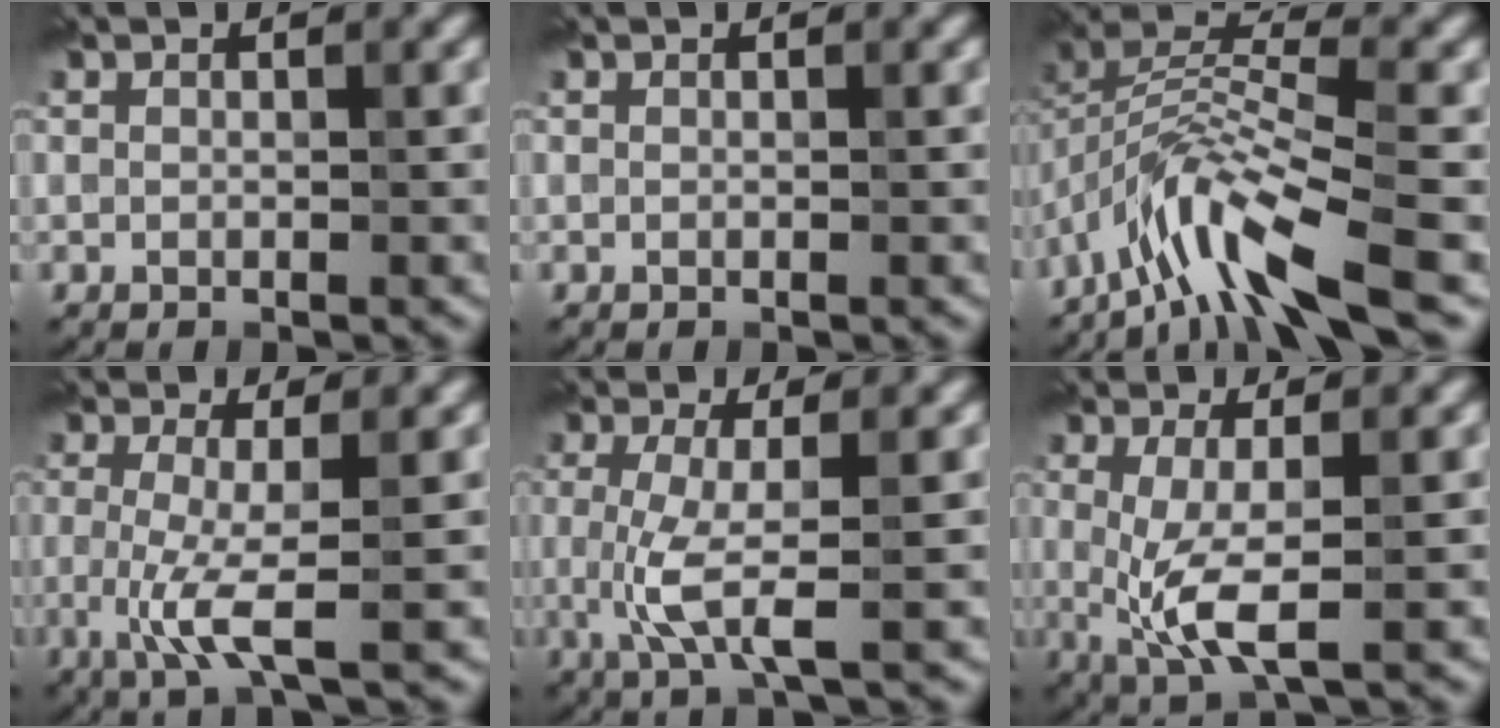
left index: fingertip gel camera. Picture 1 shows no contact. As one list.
[{"total": 0.0}, {"total": 8.6, "force": [-5.3, 1.9, 6.5], "torque": [-0.117, 0.010, -0.108]}, {"total": 4.2, "force": [-0.7, 0.7, 4.1], "torque": [-0.091, -0.015, -0.015]}, {"total": 4.1, "force": [-0.5, 0.8, 4.0], "torque": [-0.092, -0.014, -0.010]}, {"total": 4.5, "force": [-0.4, 1.2, 4.4], "torque": [-0.097, -0.013, -0.007]}]